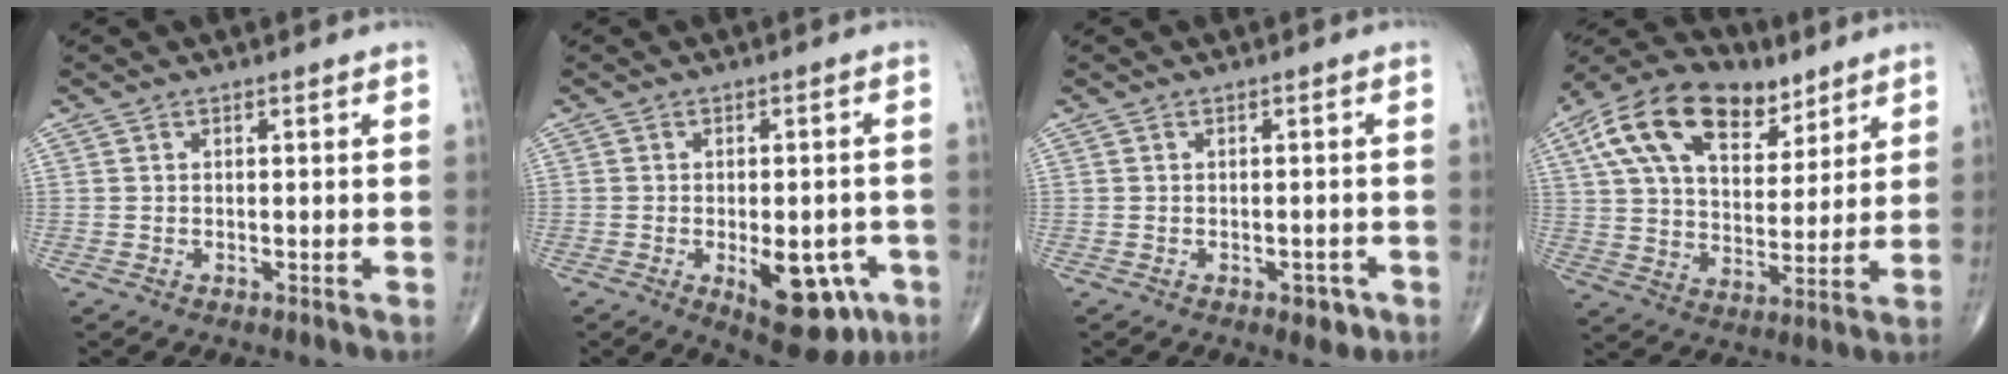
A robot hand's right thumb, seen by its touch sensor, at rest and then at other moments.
{"total": 12.2, "force": [-4.5, 5.8, 9.8], "torque": [-0.100, 0.008, -0.048]}
{"total": 2.9, "force": [-1.5, 1.6, 1.9], "torque": [-0.009, 0.005, -0.016]}
{"total": 20.1, "force": [10.3, 11.5, 12.9], "torque": [-0.202, -0.009, 0.179]}